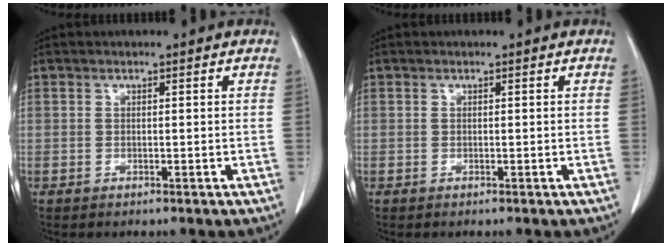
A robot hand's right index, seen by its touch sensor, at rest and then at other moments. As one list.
[{"total": 0.0}]